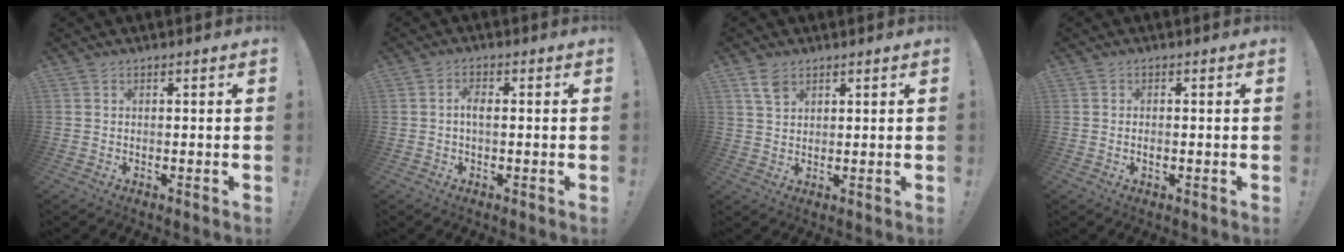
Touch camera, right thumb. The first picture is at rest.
{"total": 2.9, "force": [-0.3, 1.1, 2.6], "torque": [-0.061, 0.006, -0.008]}
{"total": 4.4, "force": [2.8, 2.4, 2.4], "torque": [-0.040, -0.010, 0.052]}
{"total": 1.1, "force": [-0.4, 0.5, 0.9], "torque": [-0.017, 0.001, -0.007]}